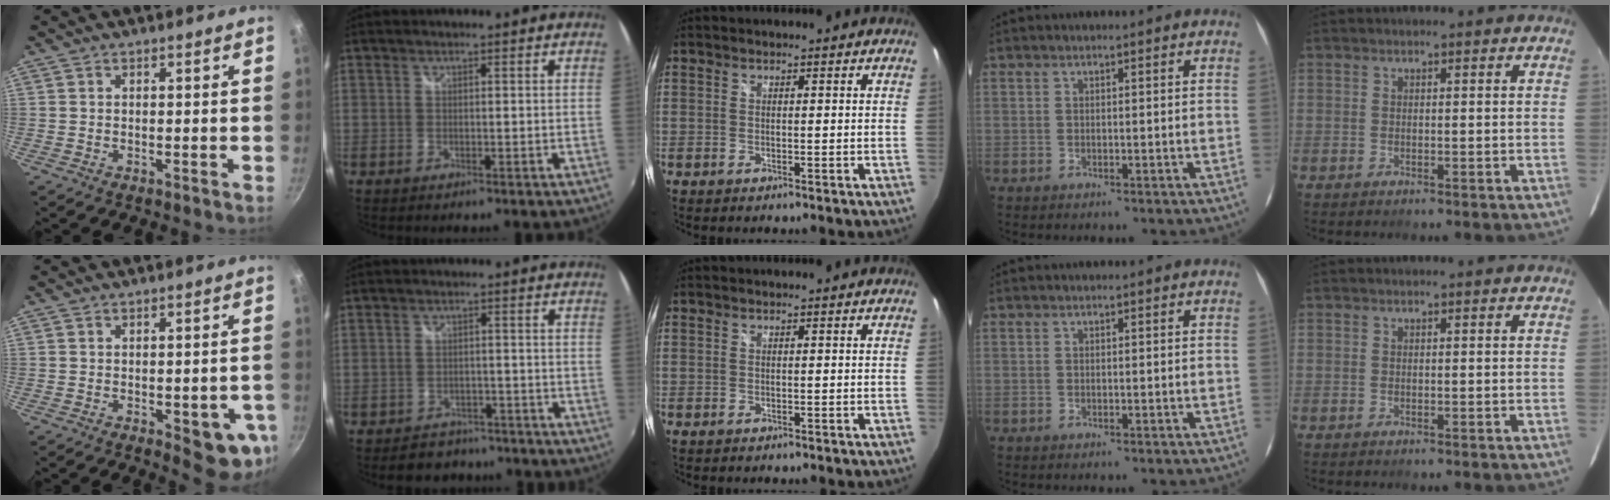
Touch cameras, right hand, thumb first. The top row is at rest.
{"thumb": {"total": 9.3, "force": [-2.5, 3.8, 8.1], "torque": [-0.061, 0.003, -0.026]}, "index": {"total": 6.7, "force": [-5.4, 4.0, 0.8], "torque": [-0.025, 0.022, -0.072]}}